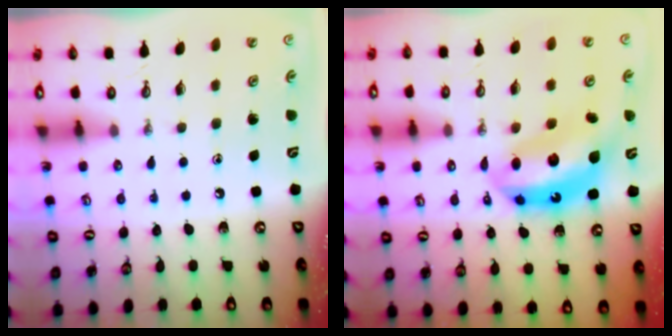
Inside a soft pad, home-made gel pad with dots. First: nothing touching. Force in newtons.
{"total": 13.2, "press": 13.1, "slide": 1.6}